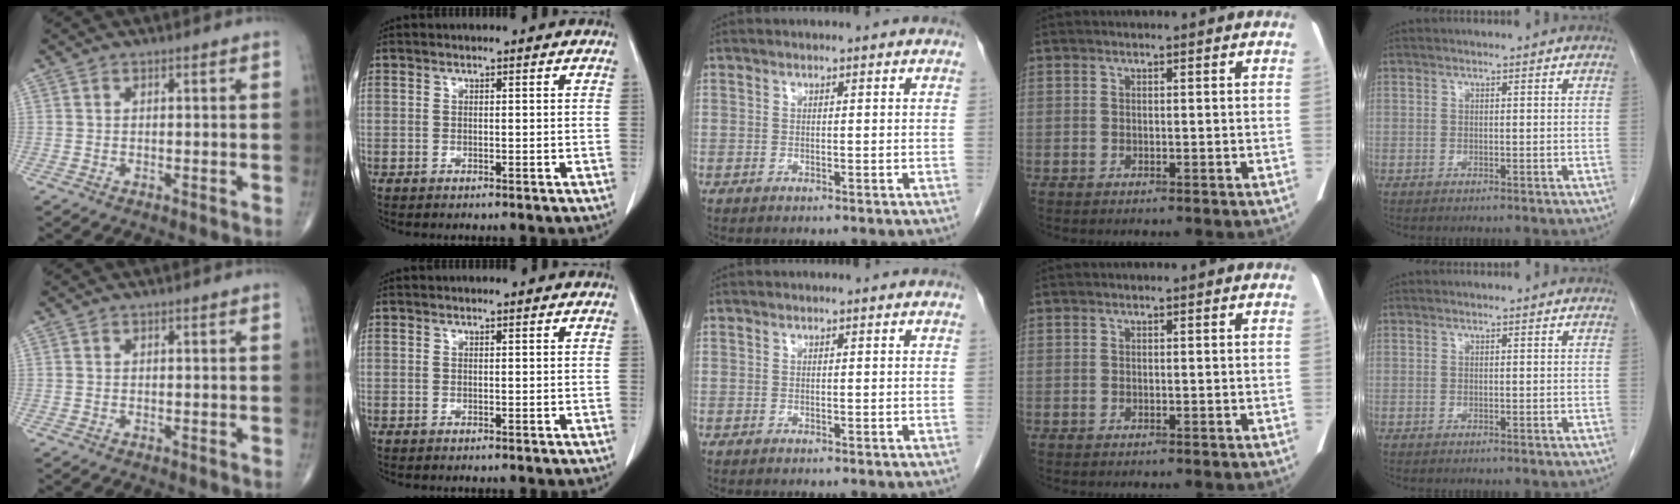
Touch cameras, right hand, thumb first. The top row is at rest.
{}